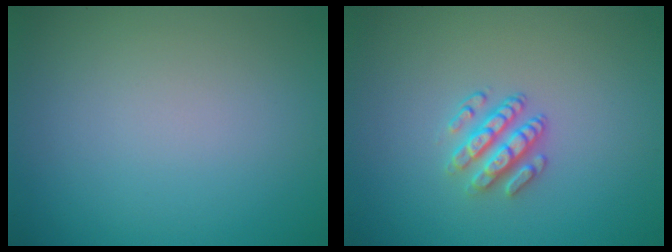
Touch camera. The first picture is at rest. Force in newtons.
{"total": 2.9, "press": 2.5, "slide": 1.6}